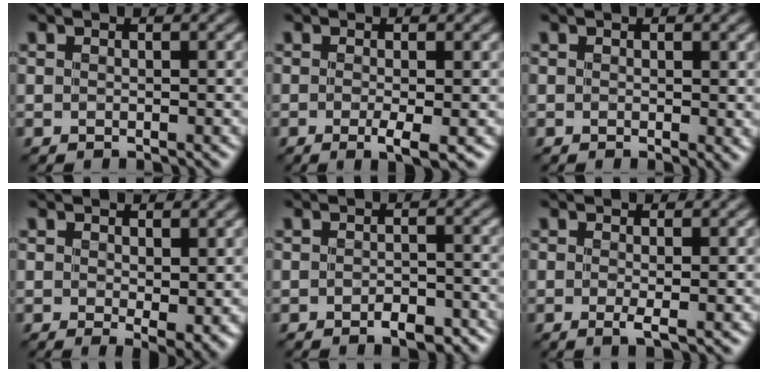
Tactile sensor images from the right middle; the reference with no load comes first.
{"total": 2.1, "force": [-0.7, 0.2, 2.0], "torque": [-0.034, -0.009, -0.011]}
{"total": 1.0, "force": [0.3, 0.2, 0.9], "torque": [-0.010, -0.002, 0.004]}
{"total": 2.9, "force": [0.8, 0.9, 2.7], "torque": [-0.041, -0.010, 0.017]}
{"total": 2.4, "force": [-1.5, 1.0, 1.5], "torque": [-0.025, -0.004, -0.023]}
{"total": 1.3, "force": [-0.3, 0.0, 1.2], "torque": [-0.023, -0.006, -0.008]}